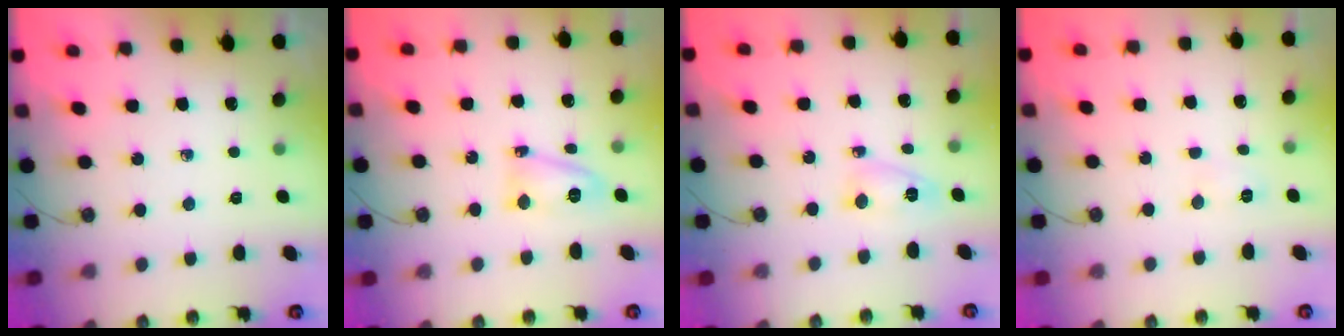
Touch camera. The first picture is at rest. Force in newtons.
{"total": 10.3, "press": 10.3, "slide": 0.8}
{"total": 4.4, "press": 4.4, "slide": 0.4}
{"total": 3.6, "press": 3.6, "slide": 0.7}